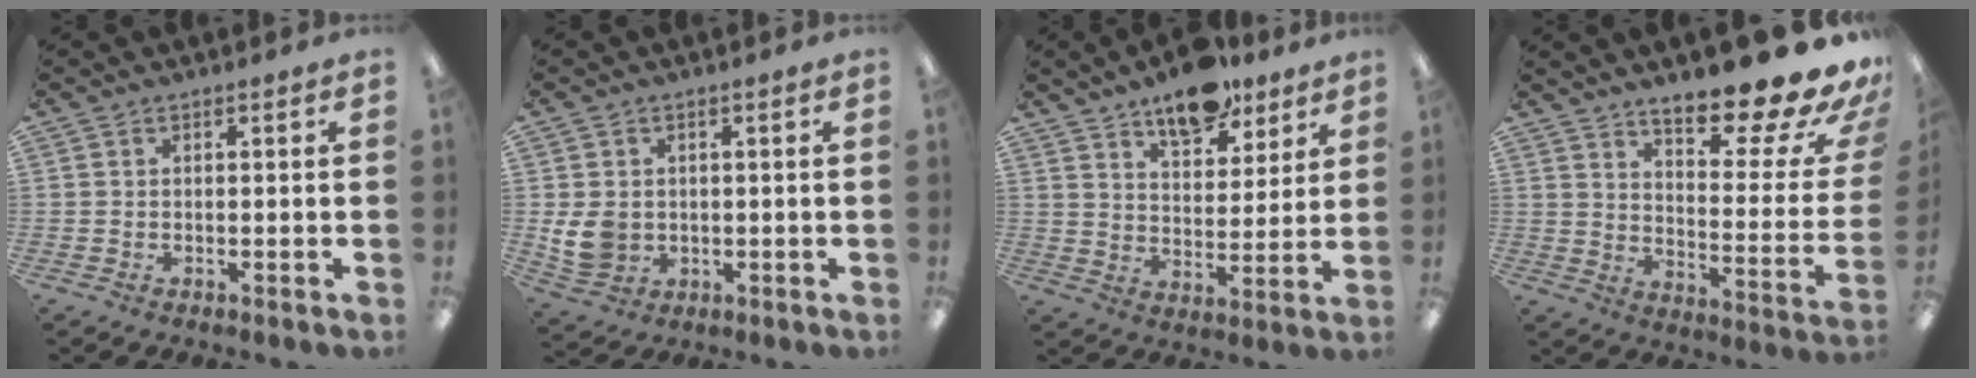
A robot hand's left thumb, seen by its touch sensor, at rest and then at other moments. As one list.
[{"total": 6.7, "force": [0.2, 5.7, 3.5], "torque": [-0.077, 0.007, 0.008]}, {"total": 12.7, "force": [9.7, 5.7, 5.8], "torque": [-0.068, -0.058, 0.170]}, {"total": 18.9, "force": [14.8, 4.3, 11.1], "torque": [-0.151, -0.118, 0.239]}]